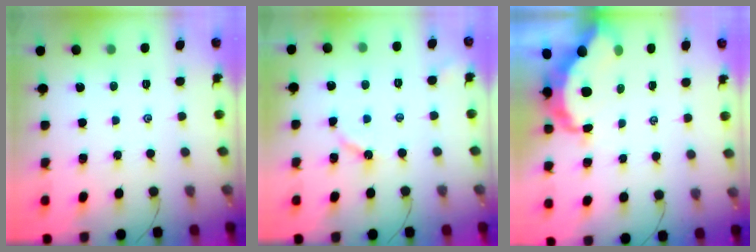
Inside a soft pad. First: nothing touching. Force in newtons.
{"total": 4.6, "press": 4.6, "slide": 0.5}
{"total": 8.4, "press": 8.3, "slide": 1.0}